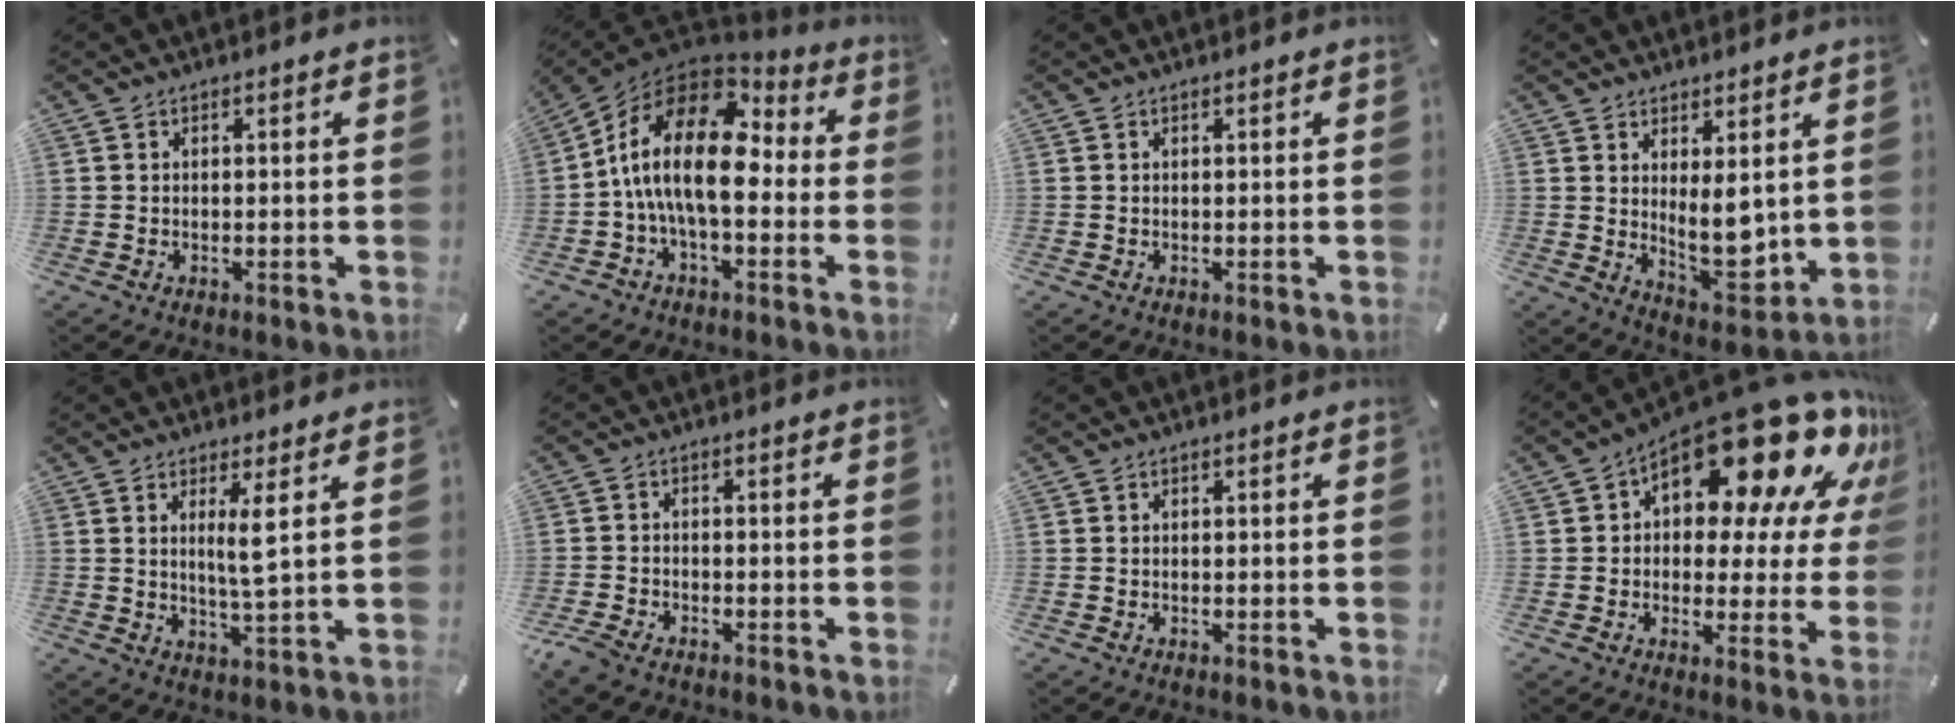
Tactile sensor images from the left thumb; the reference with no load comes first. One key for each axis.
{"total": 17.3, "fx": -0.3, "fy": 9.1, "fz": 14.7, "tx": -0.301, "ty": 0.007, "tz": -0.007}
{"total": 0.0}
{"total": 9.4, "fx": 2.6, "fy": 4.7, "fz": 7.7, "tx": -0.111, "ty": -0.034, "tz": 0.051}
{"total": 5.5, "fx": 1.8, "fy": 0.2, "fz": 5.2, "tx": -0.098, "ty": -0.009, "tz": 0.026}
{"total": 3.5, "fx": -2.8, "fy": 1.6, "fz": 1.4, "tx": -0.041, "ty": 0.008, "tz": -0.058}
{"total": 0.0}
{"total": 22.5, "fx": 13.4, "fy": 10.5, "fz": 14.8, "tx": -0.211, "ty": -0.101, "tz": 0.226}